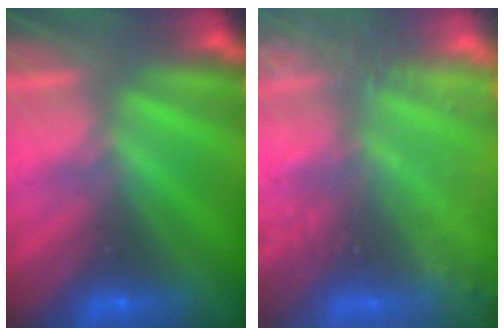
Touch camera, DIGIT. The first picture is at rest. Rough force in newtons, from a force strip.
{"total": 6.8}